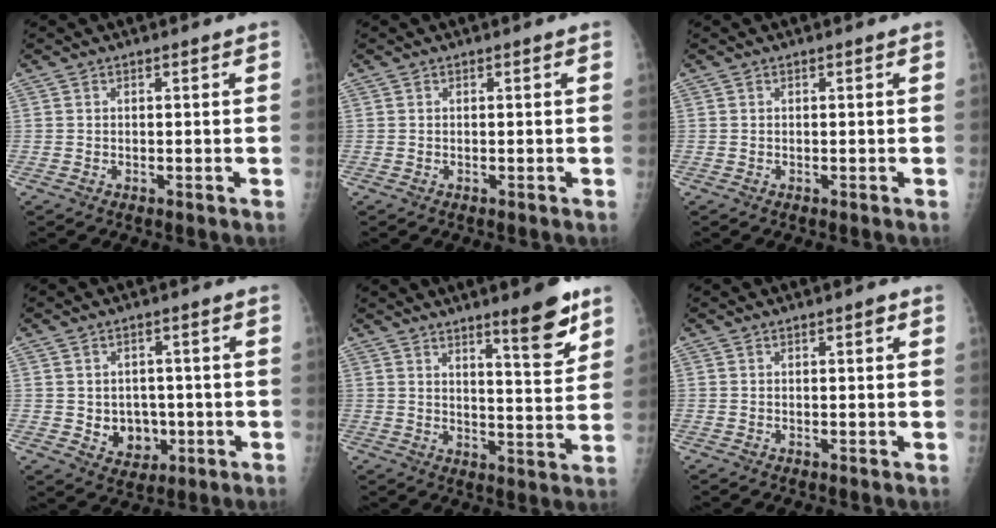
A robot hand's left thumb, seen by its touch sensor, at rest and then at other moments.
{"total": 0.0}
{"total": 0.0}
{"total": 6.4, "force": [-0.8, 5.4, 3.3], "torque": [-0.015, 0.003, 0.001]}
{"total": 10.1, "force": [6.7, 1.7, 7.3], "torque": [-0.088, -0.049, 0.096]}
{"total": 1.1, "force": [0.5, 0.4, 0.9], "torque": [-0.012, 0.001, 0.007]}